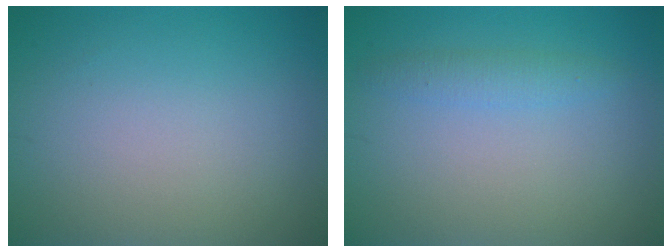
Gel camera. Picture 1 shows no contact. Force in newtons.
{"total": 1.6, "press": 1.6, "slide": 0.1}